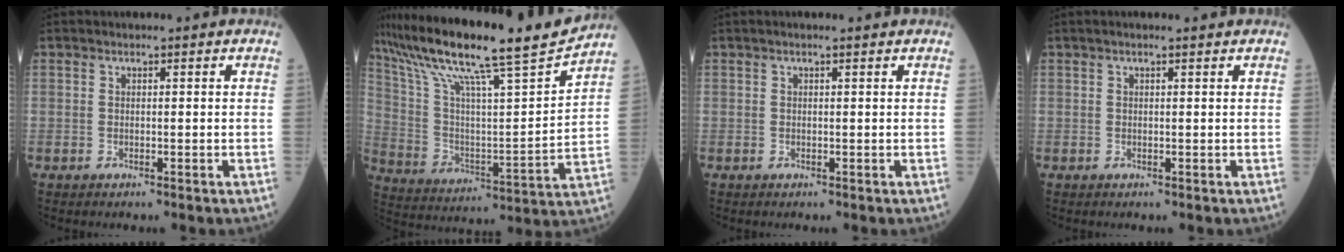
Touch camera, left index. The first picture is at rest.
{"total": 21.9, "force": [18.4, -0.2, 11.9], "torque": [-0.219, -0.010, 0.303]}
{"total": 1.0, "force": [0.8, -0.1, 0.6], "torque": [-0.011, 0.007, 0.014]}
{"total": 1.3, "force": [1.0, -0.1, 0.7], "torque": [-0.012, 0.009, 0.017]}